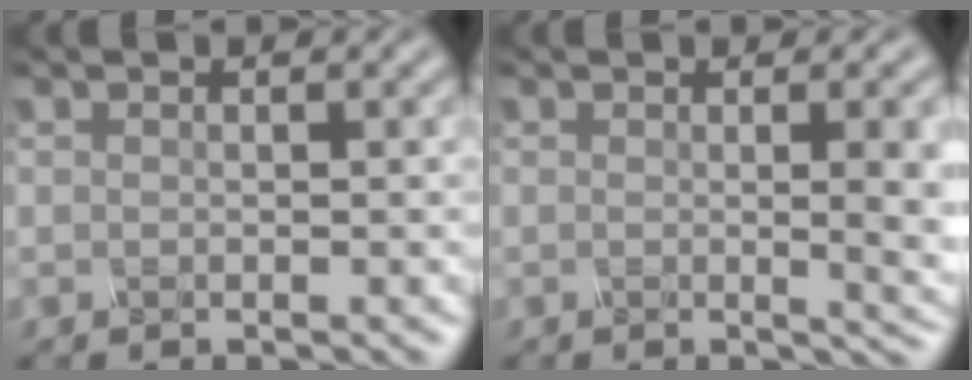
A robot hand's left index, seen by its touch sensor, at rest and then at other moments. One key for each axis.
{"total": 6.5, "fx": 0.1, "fy": 2.5, "fz": 6.0, "tx": -0.041, "ty": -0.001, "tz": 0.004}